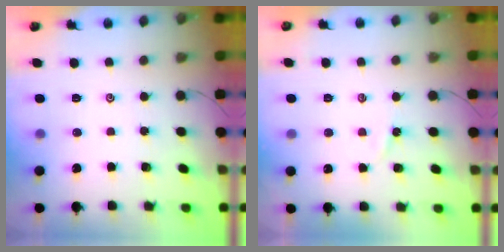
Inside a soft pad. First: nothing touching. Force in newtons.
{"total": 1.7, "press": 1.6, "slide": 0.3}